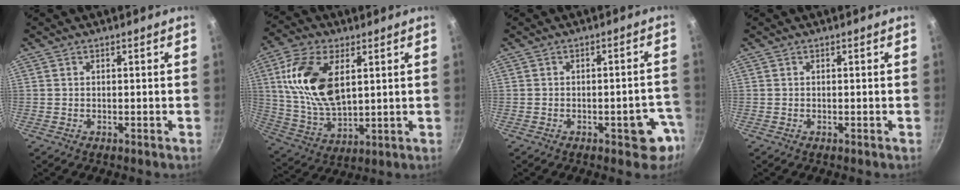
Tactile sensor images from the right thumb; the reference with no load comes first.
{"total": 16.3, "force": [4.5, 8.9, 12.9], "torque": [-0.236, -0.013, 0.095]}
{"total": 7.4, "force": [-3.4, 3.4, 5.6], "torque": [-0.017, 0.026, -0.038]}
{"total": 0.0}